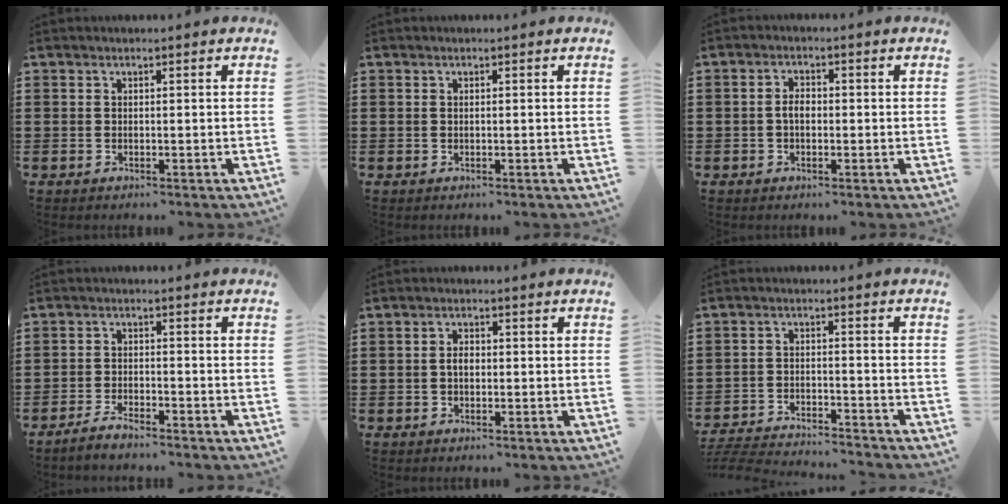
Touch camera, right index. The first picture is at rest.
{"total": 0.0}
{"total": 2.3, "force": [-0.4, 1.2, 1.9], "torque": [-0.036, 0.004, -0.007]}
{"total": 2.3, "force": [-2.2, 0.1, 0.6], "torque": [-0.013, 0.007, -0.043]}
{"total": 2.0, "force": [-0.2, 1.1, 1.7], "torque": [-0.032, 0.005, -0.005]}
{"total": 4.5, "force": [-4.5, -0.1, 0.7], "torque": [-0.026, -0.006, -0.096]}